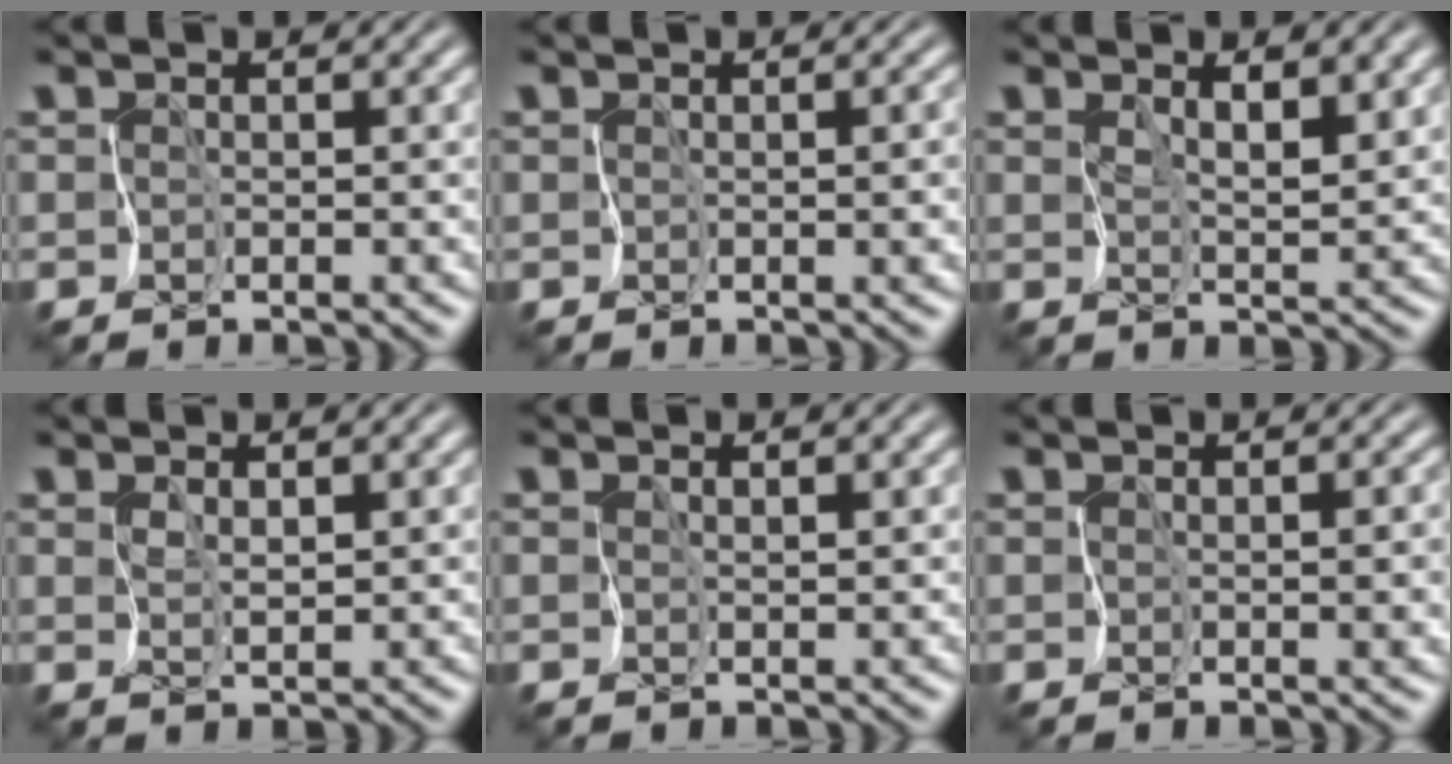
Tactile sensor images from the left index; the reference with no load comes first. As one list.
[{"total": 2.8, "force": [-0.5, 1.3, 2.5], "torque": [-0.020, 0.003, 0.002]}, {"total": 2.6, "force": [1.5, 0.5, 2.1], "torque": [-0.031, -0.006, 0.027]}, {"total": 1.0, "force": [0.9, -0.2, 0.4], "torque": [-0.010, -0.006, 0.021]}, {"total": 0.8, "force": [0.6, 0.0, 0.6], "torque": [-0.010, -0.005, 0.017]}, {"total": 2.9, "force": [-0.1, 1.1, 2.7], "torque": [-0.038, -0.003, 0.007]}]